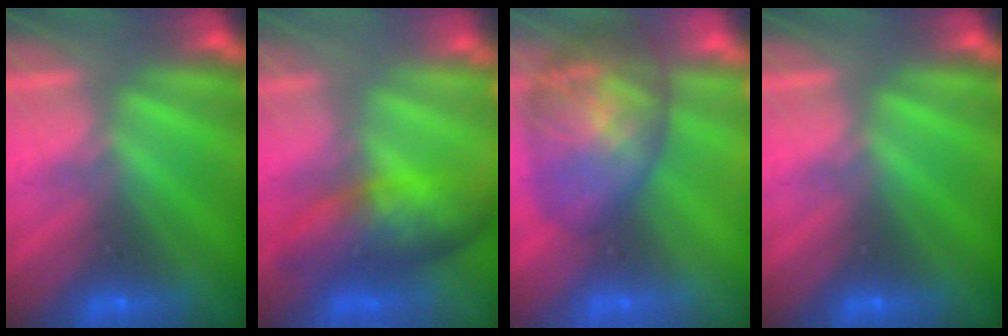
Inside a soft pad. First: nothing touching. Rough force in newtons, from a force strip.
{"total": 8.1}
{"total": 7.6}
{"total": 0.0}